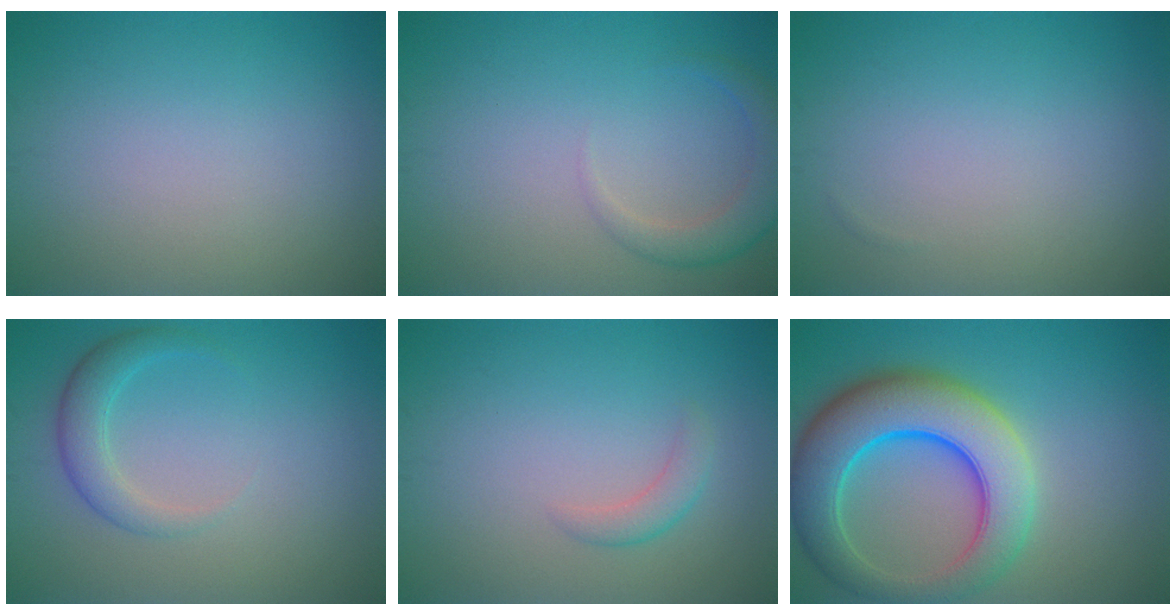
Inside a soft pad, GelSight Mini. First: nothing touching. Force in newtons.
{"total": 2.8, "press": 2.8, "slide": 0.3}
{"total": 0.0}
{"total": 2.7, "press": 2.6, "slide": 0.4}
{"total": 1.5, "press": 1.5, "slide": 0.1}
{"total": 9.9, "press": 9.8, "slide": 0.5}